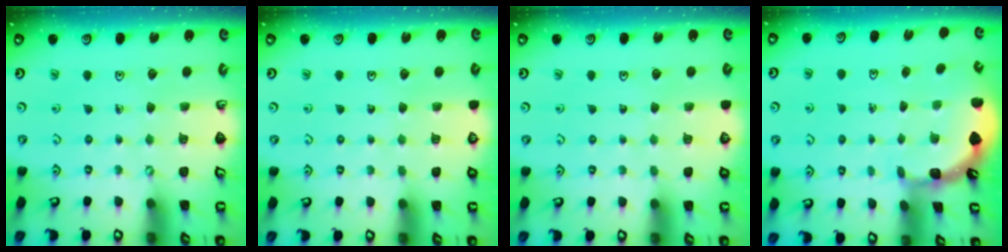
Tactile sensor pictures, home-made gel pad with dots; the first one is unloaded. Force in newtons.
{"total": 0.0}
{"total": 0.0}
{"total": 1.8, "press": 1.8, "slide": 0.1}